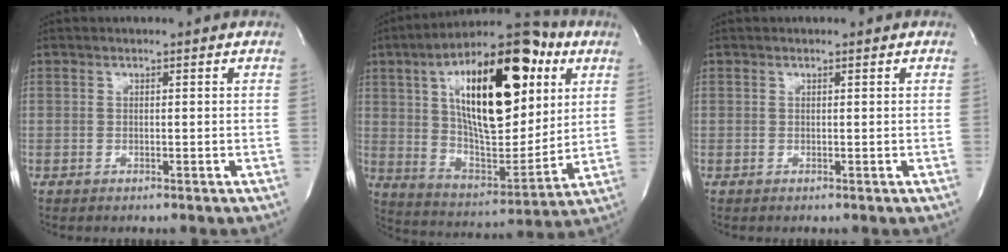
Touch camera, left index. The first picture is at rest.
{"total": 25.5, "force": [8.5, 9.4, 22.2], "torque": [-0.381, 0.018, 0.130]}
{"total": 0.0}